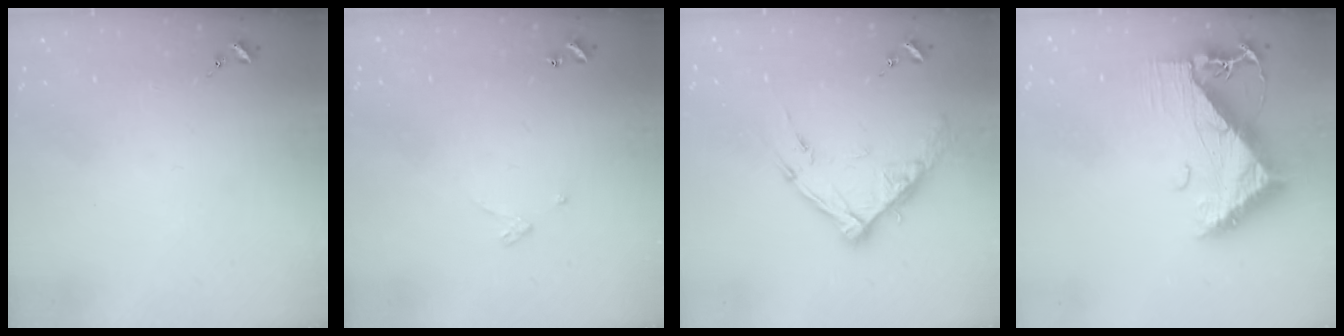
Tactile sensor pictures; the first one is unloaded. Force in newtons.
{"total": 2.4, "press": 2.4, "slide": 0.2}
{"total": 12.4, "press": 12.3, "slide": 1.0}
{"total": 10.2, "press": 10.2, "slide": 1.0}